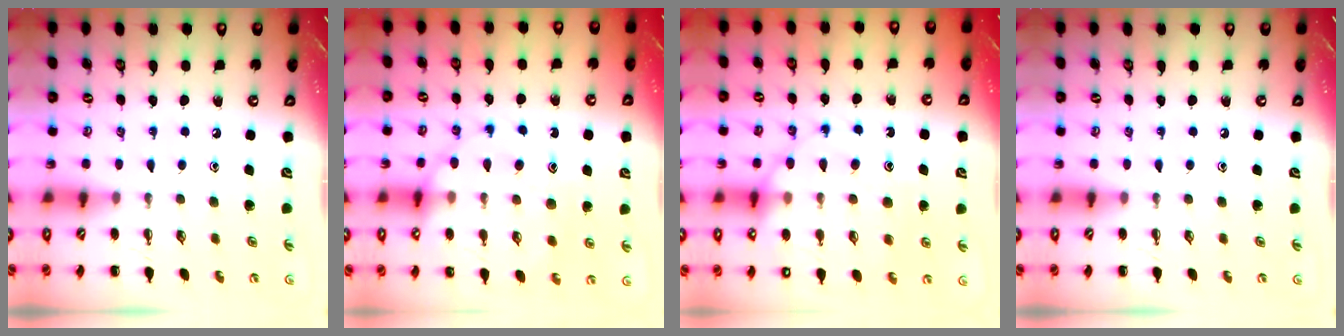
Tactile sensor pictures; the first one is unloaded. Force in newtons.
{"total": 14.3, "press": 14.3, "slide": 0.3}
{"total": 15.7, "press": 15.7, "slide": 1.2}
{"total": 0.0}